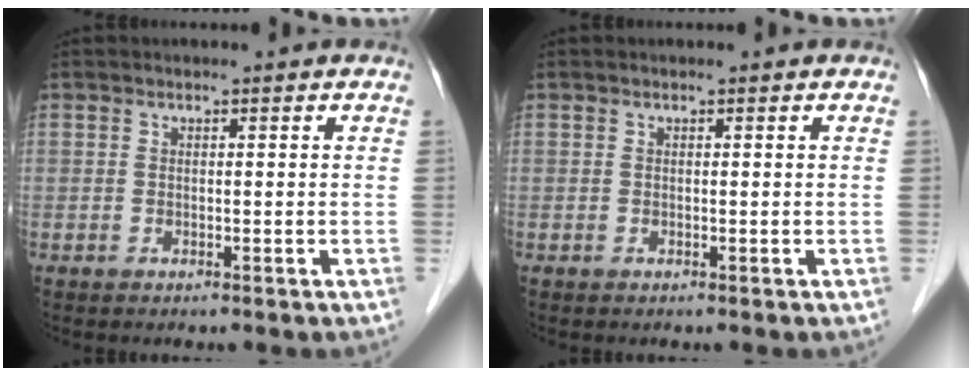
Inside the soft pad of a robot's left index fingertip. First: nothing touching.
{"total": 0.0}